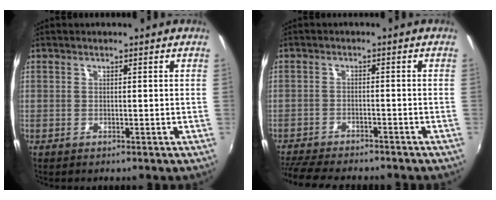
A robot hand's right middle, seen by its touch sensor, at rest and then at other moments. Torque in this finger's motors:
{"motor_torque": [1.03, -1.11, 0.14, 0.07]}